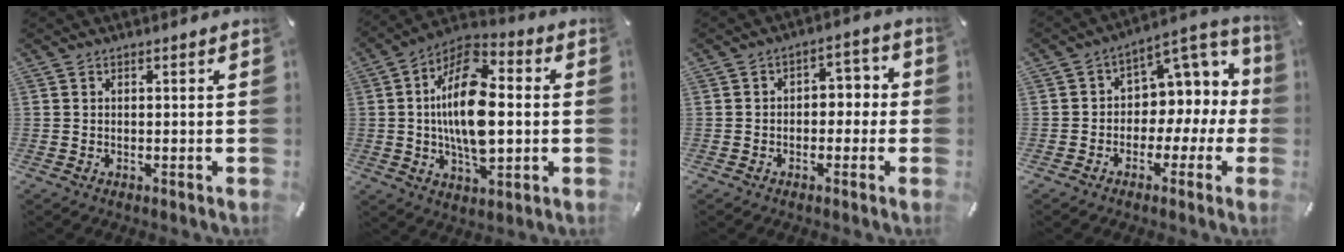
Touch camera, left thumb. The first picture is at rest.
{"total": 18.0, "force": [0.1, 9.7, 15.2], "torque": [-0.306, -0.002, -0.005]}
{"total": 4.5, "force": [-2.0, 3.3, 2.4], "torque": [-0.029, 0.015, -0.047]}
{"total": 9.3, "force": [1.4, 8.0, 4.6], "torque": [-0.048, -0.022, 0.028]}